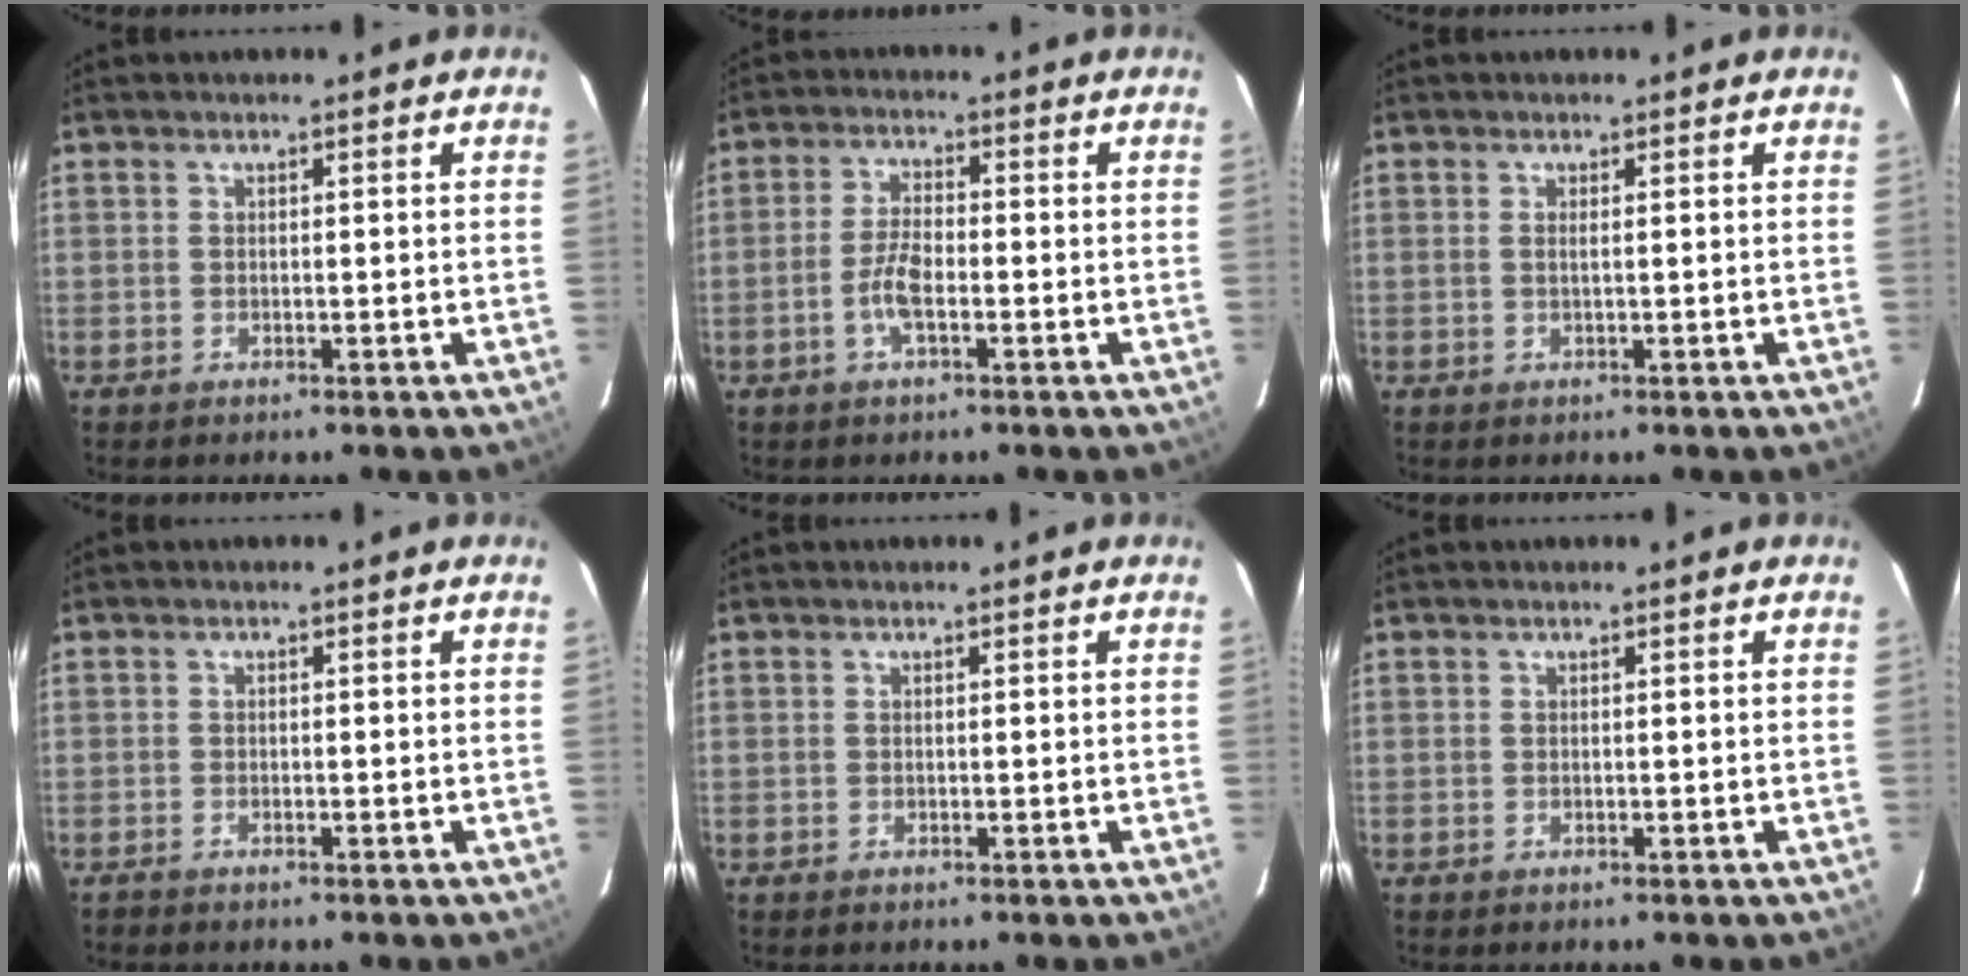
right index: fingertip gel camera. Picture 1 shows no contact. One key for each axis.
{"total": 5.2, "fx": -1.9, "fy": 1.8, "fz": 4.5, "tx": -0.096, "ty": 0.006, "tz": -0.037}
{"total": 0.8, "fx": 0.1, "fy": -0.2, "fz": 0.7, "tx": -0.013, "ty": 0.002, "tz": 0.001}
{"total": 0.9, "fx": -0.9, "fy": 0.2, "fz": 0.3, "tx": -0.012, "ty": -0.001, "tz": -0.016}
{"total": 0.0}
{"total": 0.0}